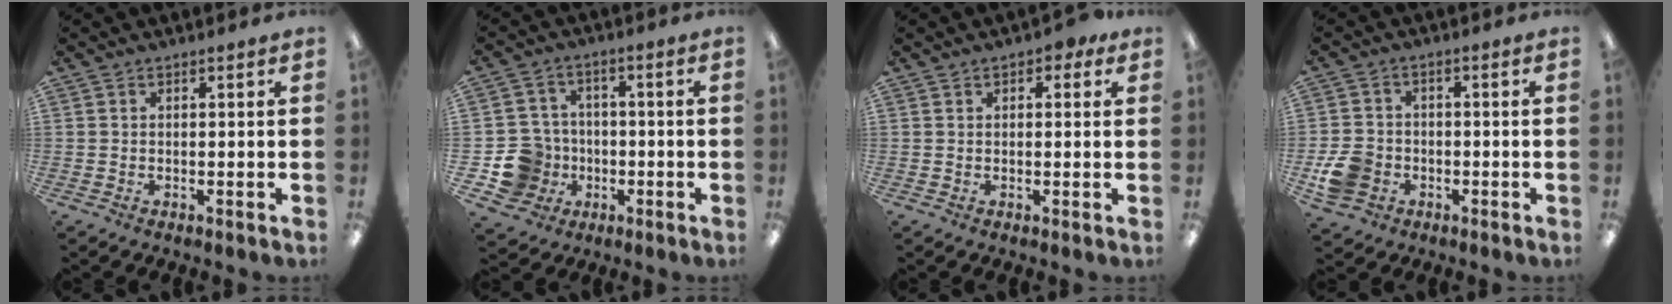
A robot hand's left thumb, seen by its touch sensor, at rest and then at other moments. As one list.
[{"total": 9.7, "force": [-2.8, 9.1, 2.0], "torque": [-0.062, 0.029, -0.041]}, {"total": 2.1, "force": [1.1, 1.3, 1.2], "torque": [-0.017, 0.001, 0.018]}, {"total": 7.0, "force": [-2.6, 5.7, 3.1], "torque": [-0.068, 0.013, -0.049]}]